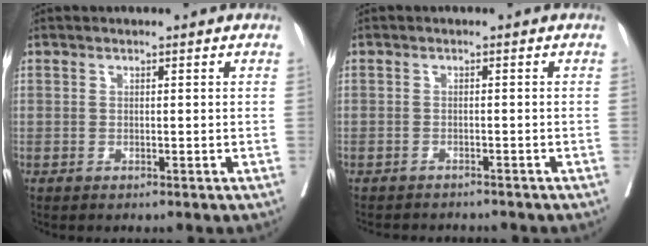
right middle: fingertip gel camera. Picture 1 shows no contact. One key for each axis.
{"total": 5.4, "fx": -5.1, "fy": 1.2, "fz": 1.4, "tx": -0.012, "ty": -0.004, "tz": -0.069}